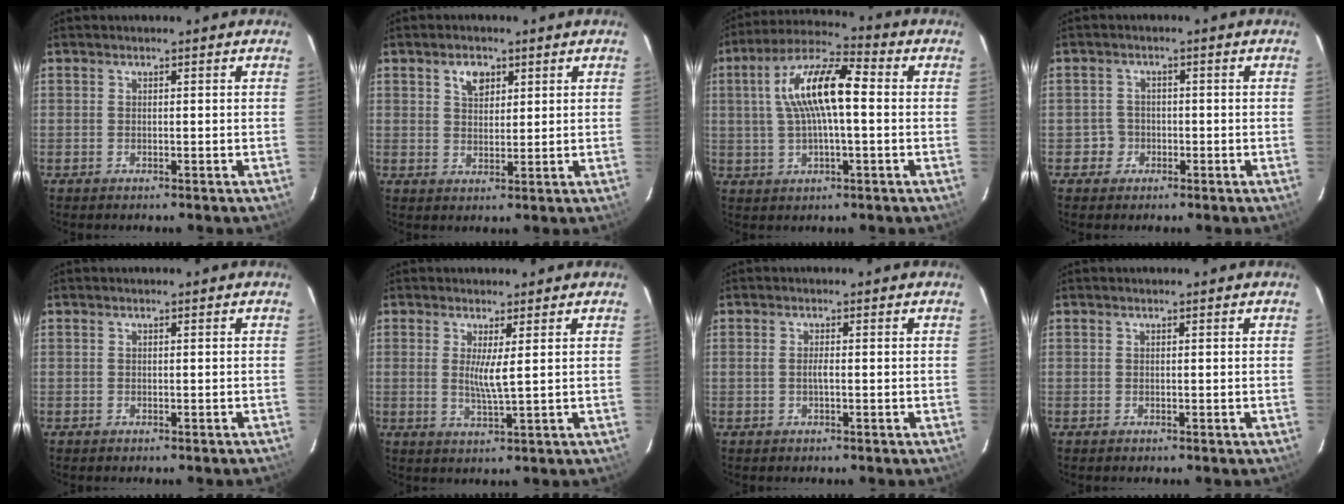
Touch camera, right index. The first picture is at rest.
{"total": 4.0, "force": [2.1, 2.6, 2.3], "torque": [-0.034, 0.008, 0.038]}
{"total": 12.9, "force": [1.3, 3.8, 12.3], "torque": [-0.231, 0.023, 0.020]}
{"total": 2.9, "force": [-1.1, 2.7, -0.2], "torque": [0.008, 0.018, -0.018]}
{"total": 0.0}
{"total": 3.6, "force": [0.9, -0.3, 3.5], "torque": [-0.065, -0.012, 0.013]}
{"total": 1.3, "force": [-0.3, 0.1, 1.2], "torque": [-0.024, 0.001, -0.006]}
{"total": 0.0}